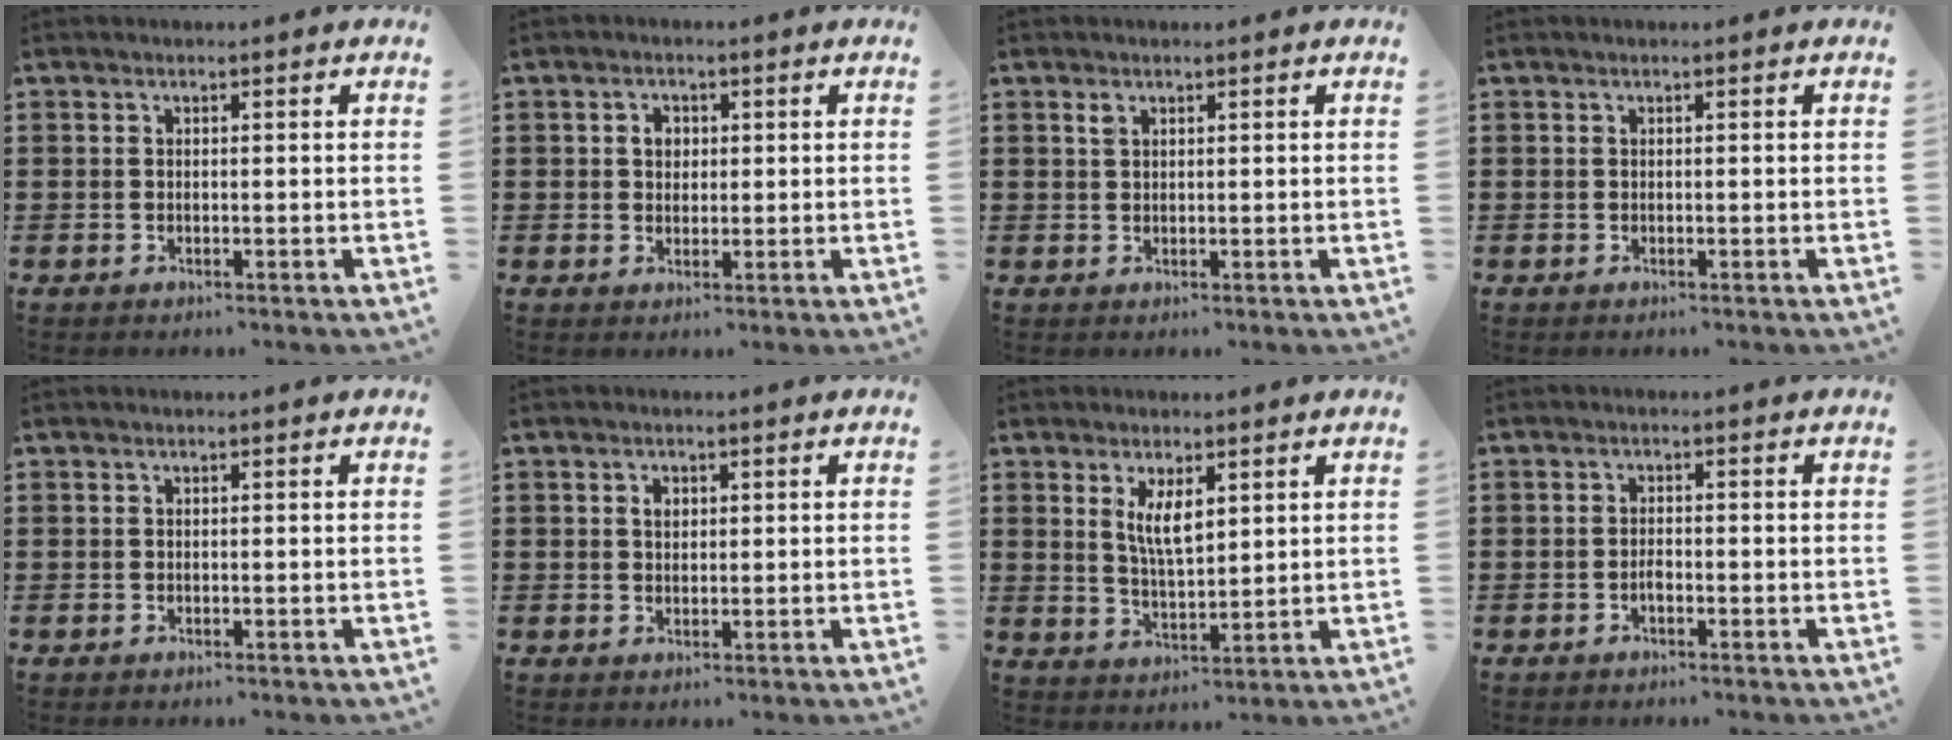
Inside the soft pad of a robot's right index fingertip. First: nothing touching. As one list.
[{"total": 2.4, "force": [0.4, 1.9, 1.4], "torque": [-0.031, 0.011, 0.005]}, {"total": 1.0, "force": [0.6, 0.5, 0.6], "torque": [-0.016, 0.001, 0.011]}, {"total": 0.0}, {"total": 0.0}, {"total": 1.6, "force": [0.5, 1.1, 1.1], "torque": [-0.024, 0.005, 0.008]}, {"total": 5.0, "force": [2.0, 1.8, 4.2], "torque": [-0.089, 0.002, 0.036]}, {"total": 1.4, "force": [-0.9, 0.4, 1.0], "torque": [-0.022, -0.004, -0.016]}]